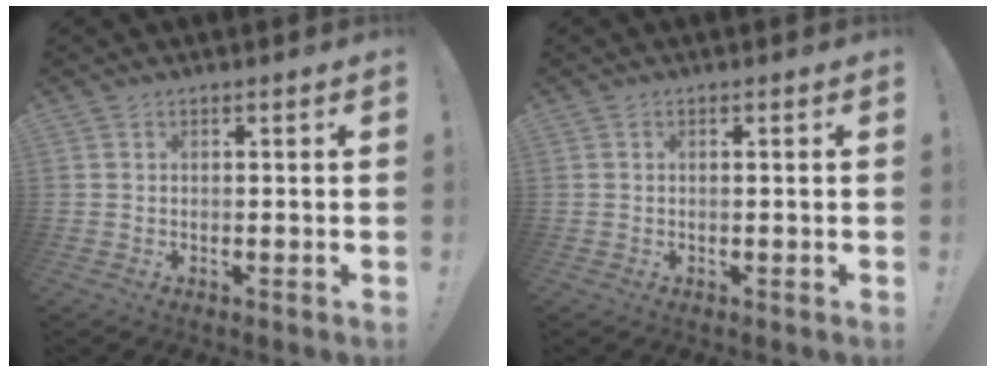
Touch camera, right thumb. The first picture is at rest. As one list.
[{"total": 0.0}]